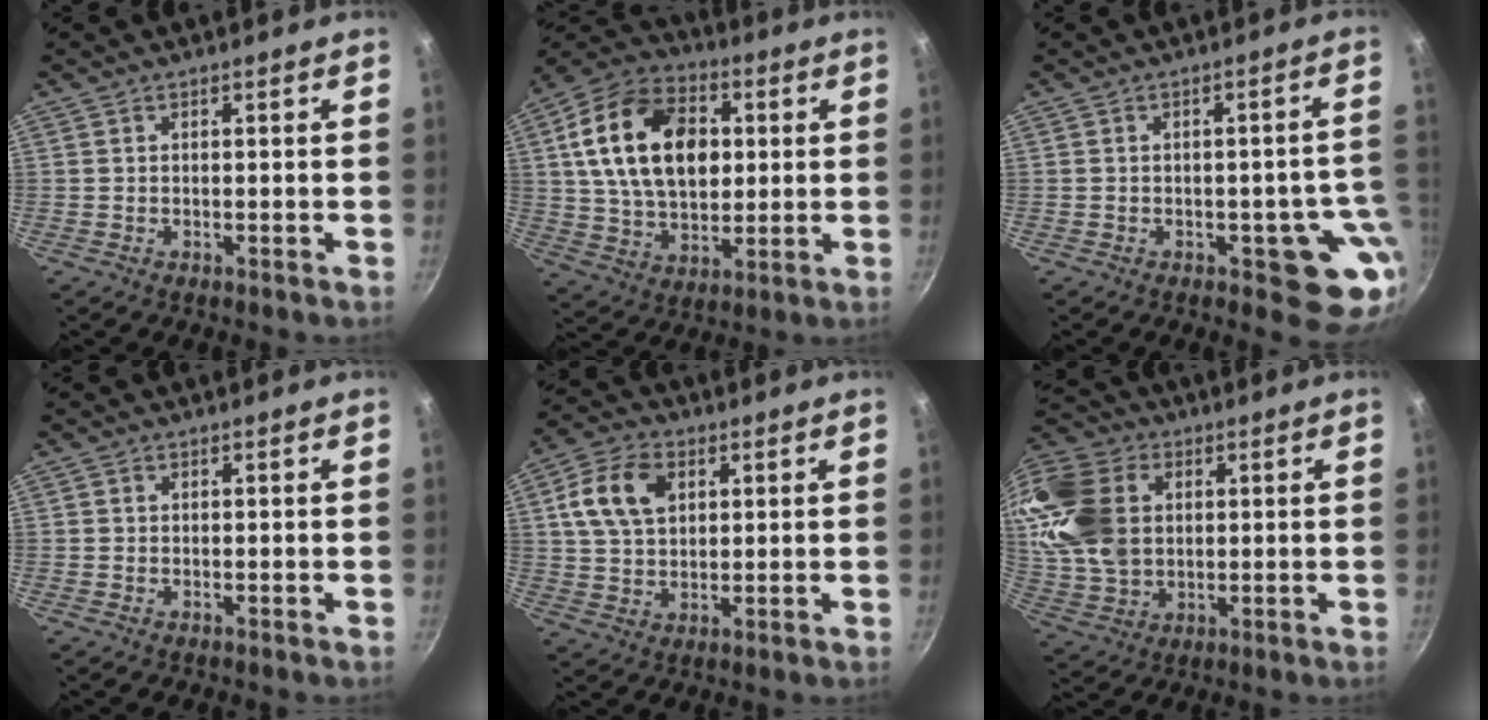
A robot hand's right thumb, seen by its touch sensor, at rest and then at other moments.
{"total": 21.8, "force": [4.1, 14.6, 15.6], "torque": [-0.247, 0.009, 0.064]}
{"total": 10.0, "force": [-3.0, 4.9, 8.1], "torque": [-0.033, 0.016, -0.032]}
{"total": 0.5, "force": [0.1, 0.5, 0.1], "torque": [0.001, 0.002, 0.000]}
{"total": 11.2, "force": [3.4, 7.7, 7.3], "torque": [-0.122, 0.005, 0.056]}
{"total": 21.6, "force": [4.3, 16.1, 13.7], "torque": [-0.275, 0.011, 0.086]}